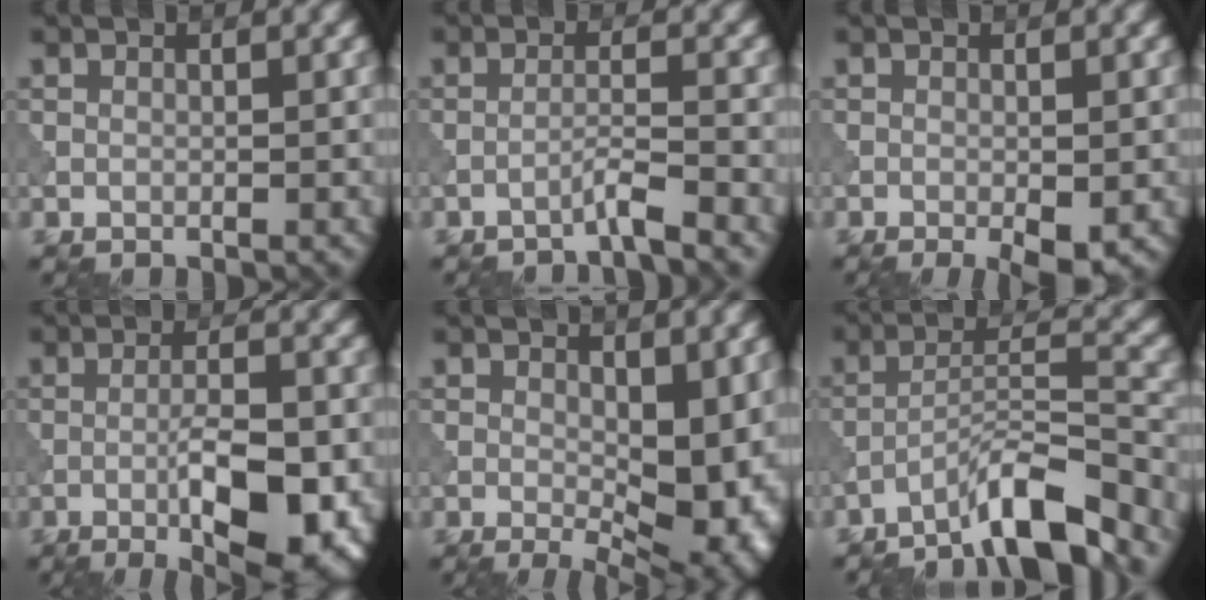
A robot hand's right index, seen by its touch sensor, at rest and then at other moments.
{"total": 2.1, "force": [-1.6, -0.1, 1.3], "torque": [-0.012, 0.013, -0.041]}
{"total": 2.7, "force": [-1.2, 0.7, 2.4], "torque": [-0.038, -0.004, -0.017]}
{"total": 8.7, "force": [-3.2, 2.5, 7.7], "torque": [-0.119, 0.000, -0.047]}
{"total": 7.8, "force": [-0.3, 3.8, 6.8], "torque": [-0.095, -0.012, 0.001]}
{"total": 7.1, "force": [-5.5, 0.8, 4.3], "torque": [-0.068, 0.011, -0.100]}